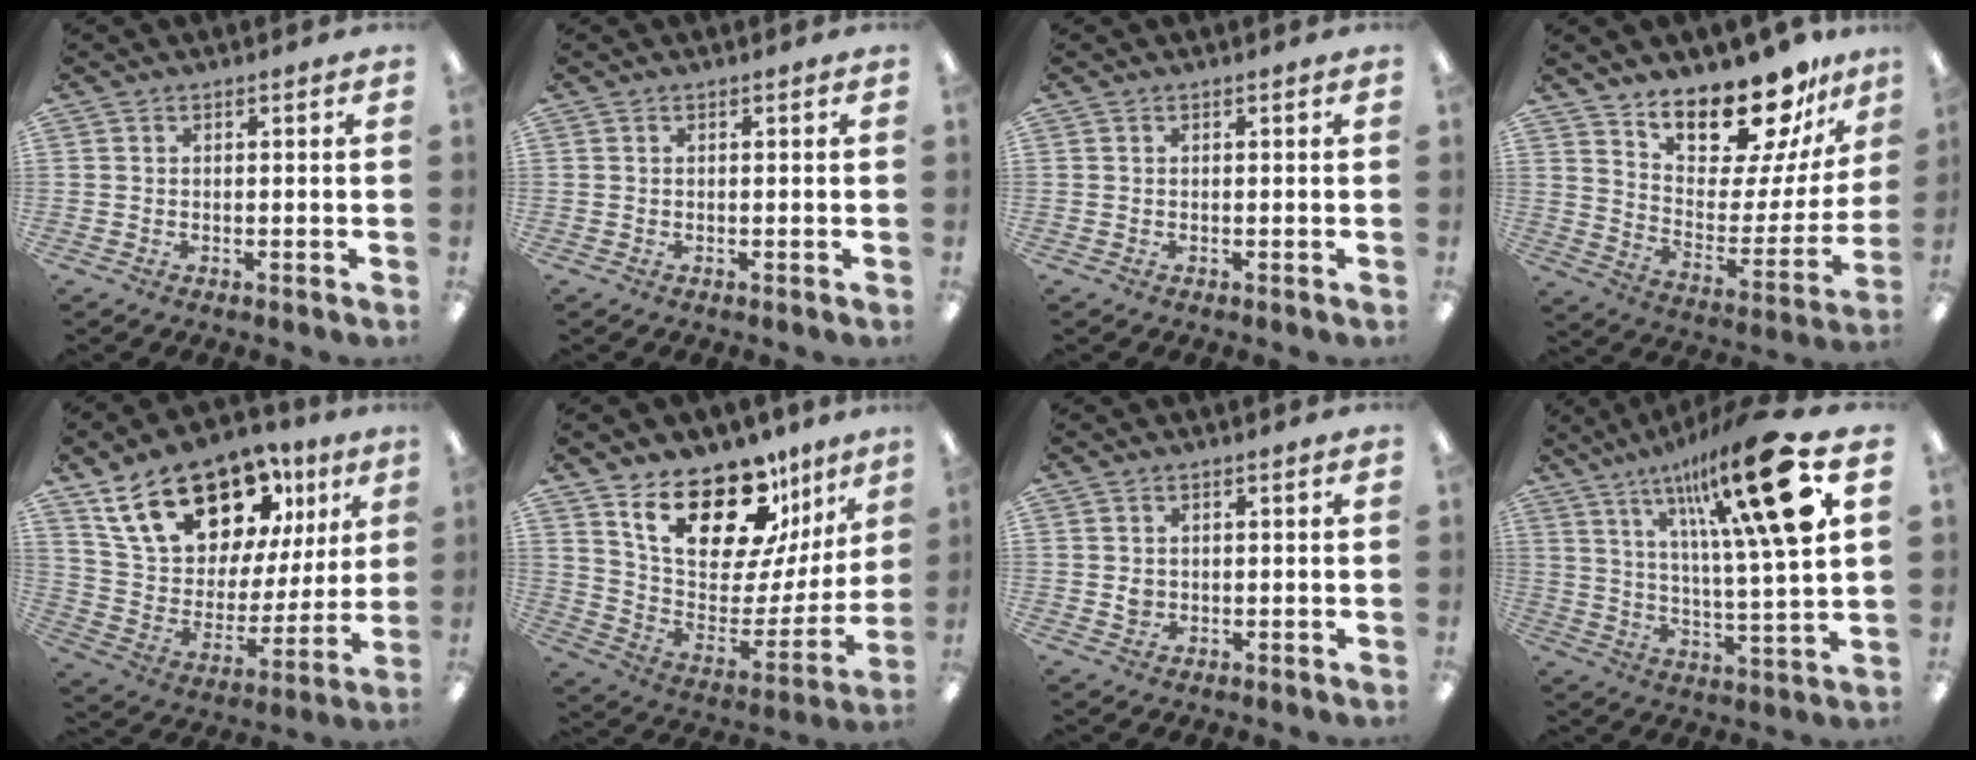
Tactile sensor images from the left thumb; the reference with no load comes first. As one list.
[{"total": 0.0}, {"total": 0.0}, {"total": 19.0, "force": [16.2, 6.0, 7.8], "torque": [-0.126, -0.134, 0.281]}, {"total": 21.8, "force": [14.4, 11.8, 11.4], "torque": [-0.190, -0.081, 0.258]}, {"total": 22.8, "force": [16.1, 10.1, 12.5], "torque": [-0.217, -0.105, 0.285]}, {"total": 1.8, "force": [0.2, 1.5, 1.0], "torque": [-0.021, 0.005, 0.002]}, {"total": 23.0, "force": [12.2, 4.1, 19.0], "torque": [-0.303, -0.055, 0.177]}]